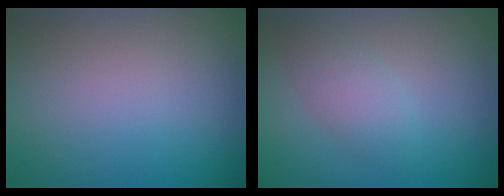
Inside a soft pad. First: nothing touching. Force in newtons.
{"total": 2.5, "press": 2.5, "slide": 0.1}